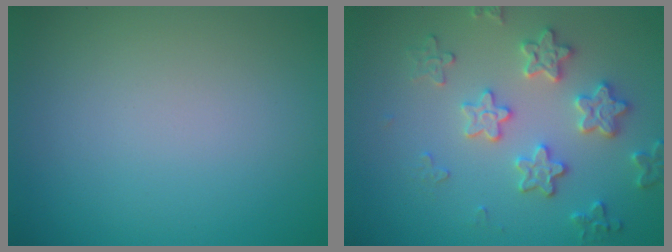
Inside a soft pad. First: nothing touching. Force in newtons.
{"total": 3.7, "press": 3.7, "slide": 0.3}